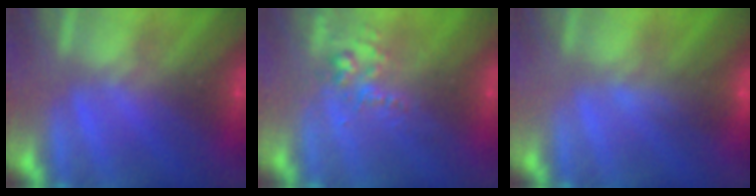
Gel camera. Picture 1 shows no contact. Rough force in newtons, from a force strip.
{"total": 2.5}
{"total": 4.7}